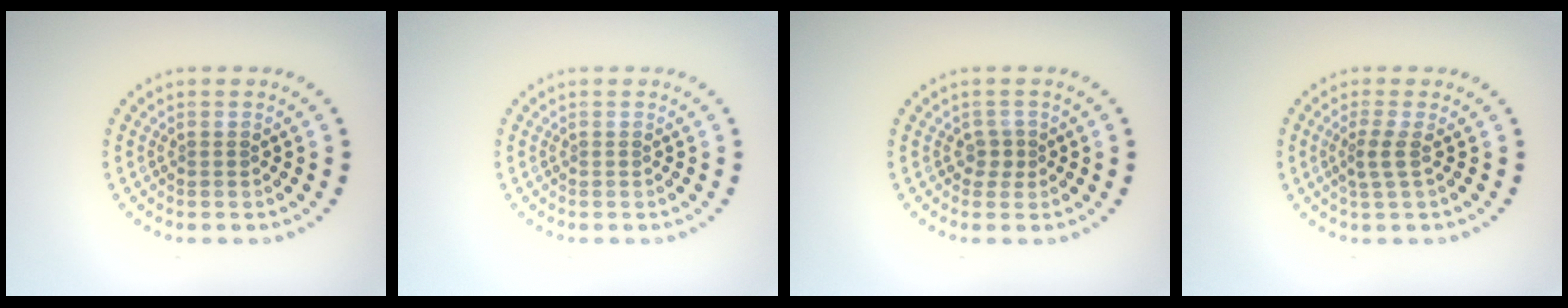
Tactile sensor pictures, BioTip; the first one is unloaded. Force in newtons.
{"total": 0.0}
{"total": 1.4, "press": 1.1, "slide": 0.7}
{"total": 1.9, "press": 1.3, "slide": 1.3}